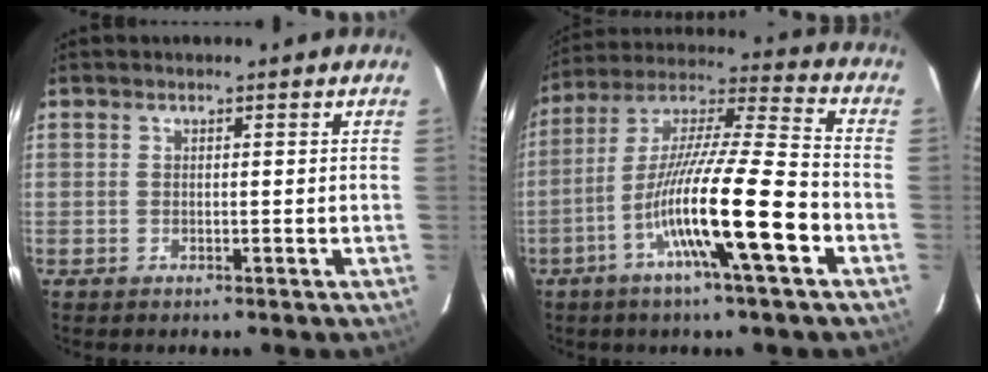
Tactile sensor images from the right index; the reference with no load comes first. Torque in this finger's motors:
{"motor_torque": [1.03, -0.66, 1.05, 0.21]}